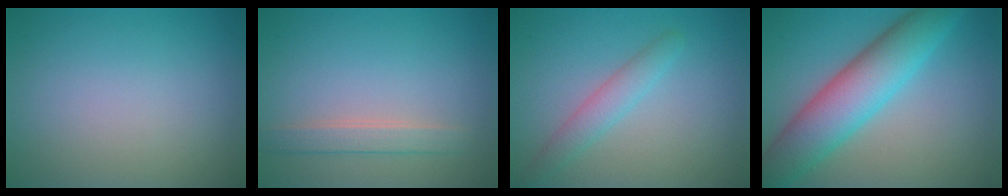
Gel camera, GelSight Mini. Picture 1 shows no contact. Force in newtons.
{"total": 2.0, "press": 2.0, "slide": 0.2}
{"total": 2.4, "press": 2.4, "slide": 0.2}
{"total": 7.9, "press": 7.9, "slide": 0.3}